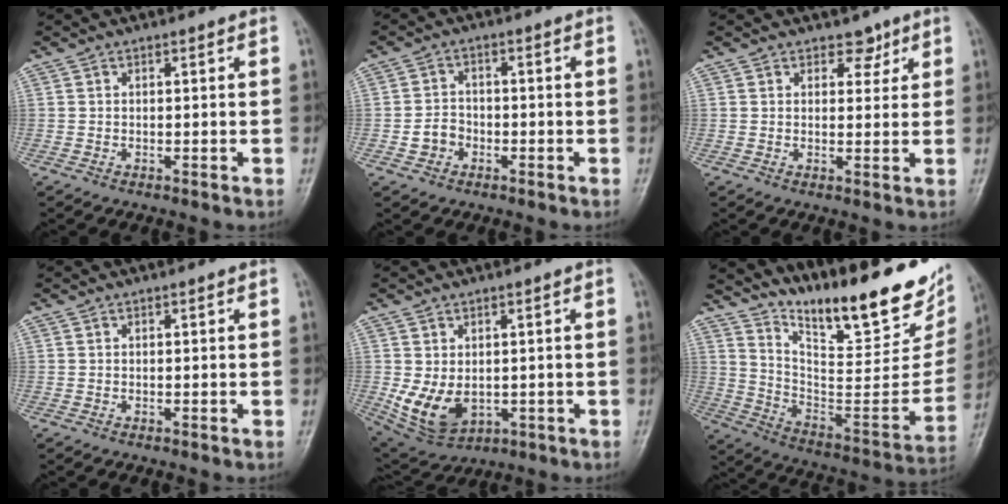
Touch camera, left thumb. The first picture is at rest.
{"total": 3.9, "force": [-1.4, 3.3, 1.5], "torque": [-0.012, 0.017, -0.029]}
{"total": 2.9, "force": [1.9, 1.9, 1.0], "torque": [0.010, -0.011, 0.026]}
{"total": 0.0}
{"total": 8.9, "force": [-0.7, 6.3, 6.3], "torque": [-0.103, -0.012, 0.011]}
{"total": 27.5, "force": [19.8, 7.3, 17.6], "torque": [-0.234, -0.107, 0.308]}